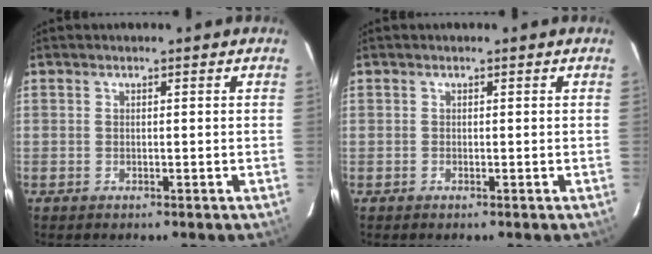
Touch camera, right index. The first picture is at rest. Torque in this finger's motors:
{"motor_torque": [-1.63, 0.05, -0.86, -0.21]}